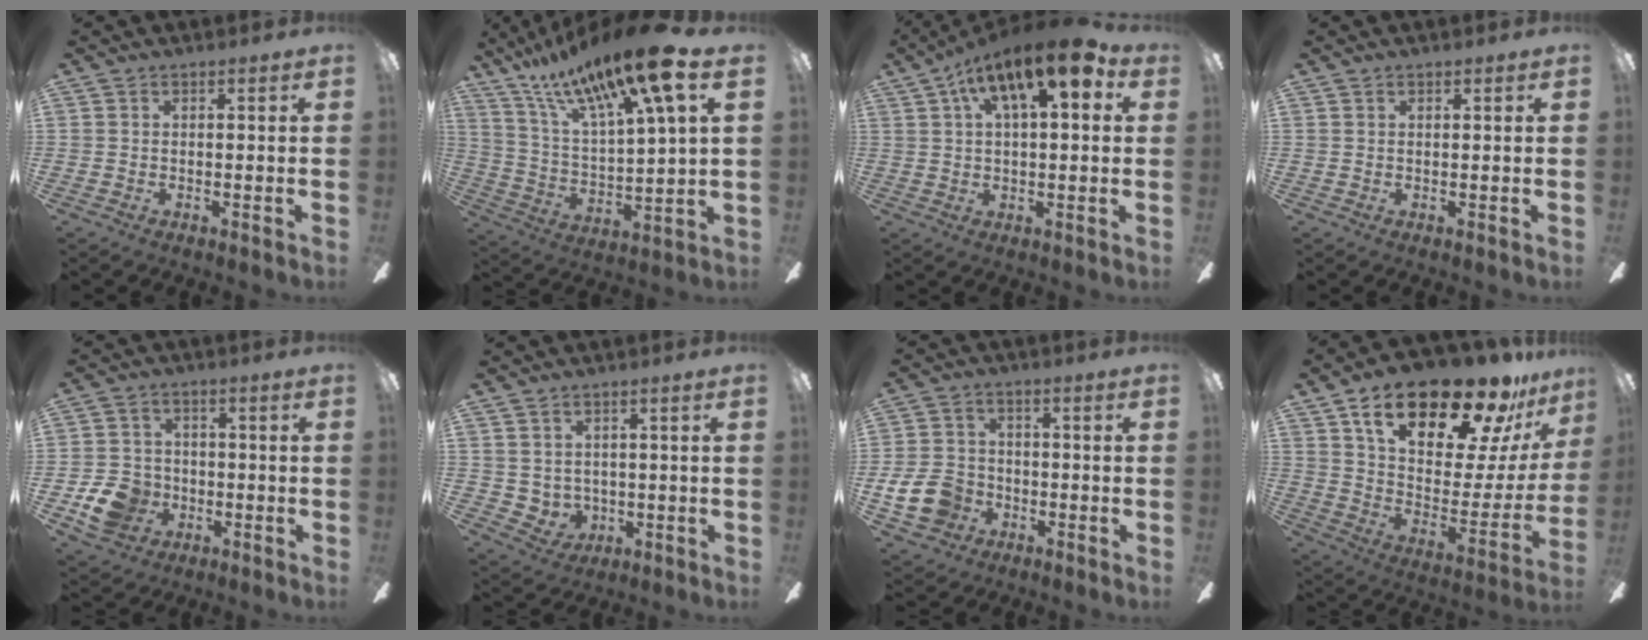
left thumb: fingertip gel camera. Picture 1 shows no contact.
{"total": 20.5, "force": [14.8, 4.0, 13.6], "torque": [-0.245, -0.076, 0.240]}
{"total": 14.6, "force": [7.2, 4.6, 11.8], "torque": [-0.188, -0.023, 0.116]}
{"total": 0.5, "force": [0.5, 0.2, 0.1], "torque": [0.005, -0.002, 0.007]}
{"total": 9.9, "force": [-3.6, 8.3, 4.1], "torque": [-0.089, 0.025, -0.065]}
{"total": 4.1, "force": [1.8, 3.6, 0.7], "torque": [-0.036, -0.008, 0.035]}
{"total": 11.1, "force": [-3.8, 8.9, 5.5], "torque": [-0.132, 0.032, -0.069]}
{"total": 25.9, "force": [17.8, 10.2, 15.8], "torque": [-0.248, -0.110, 0.305]}